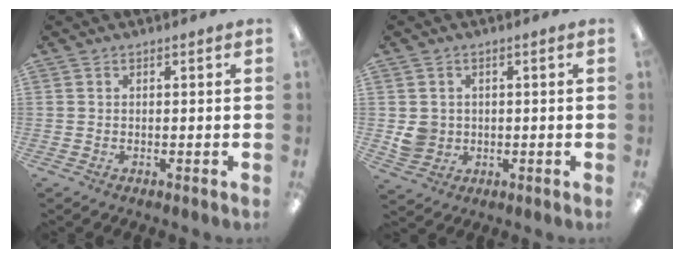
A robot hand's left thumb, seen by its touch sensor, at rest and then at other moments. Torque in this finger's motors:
{"motor_torque": [-0.23, 0.24, 0.25, -0.30, 0.00]}